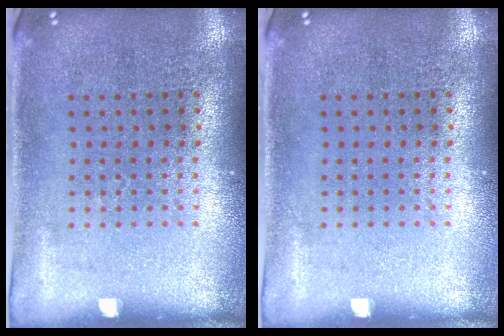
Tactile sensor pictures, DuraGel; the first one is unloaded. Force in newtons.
{"total": 0.0}